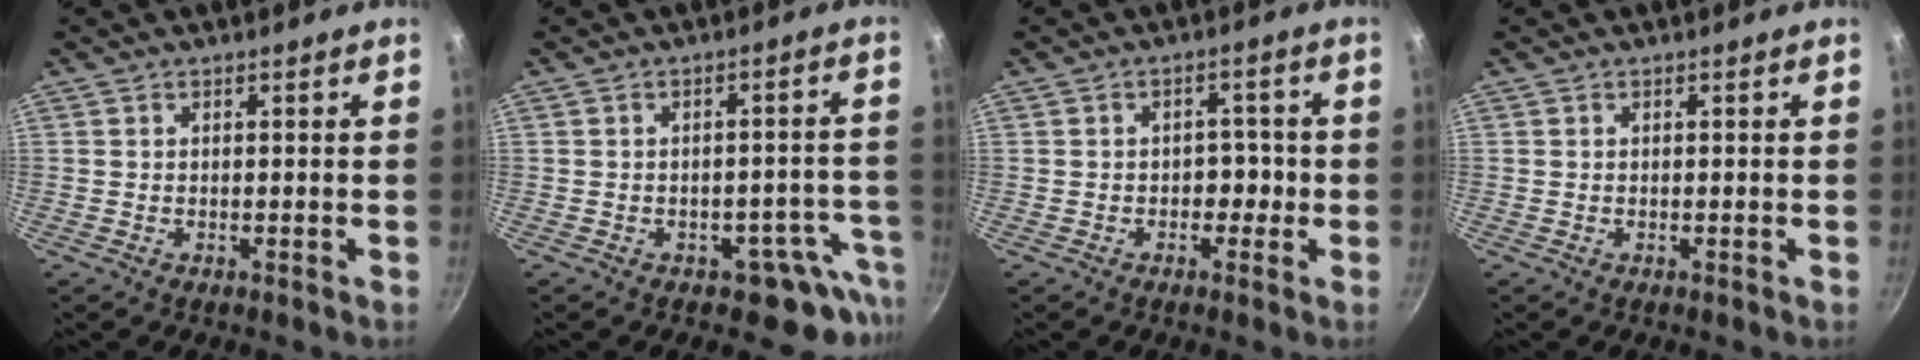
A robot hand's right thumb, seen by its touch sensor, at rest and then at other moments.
{"total": 7.9, "force": [-4.7, 5.1, 3.7], "torque": [0.032, 0.056, -0.044]}
{"total": 3.4, "force": [-0.9, 2.7, 1.9], "torque": [0.012, 0.017, -0.015]}
{"total": 0.0}